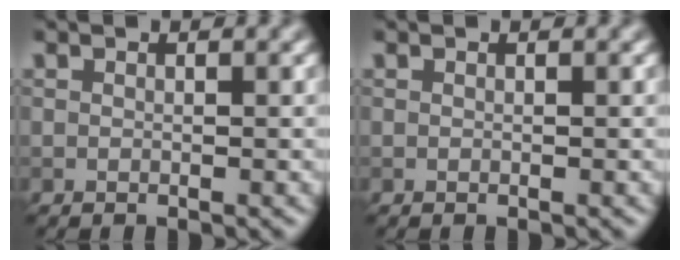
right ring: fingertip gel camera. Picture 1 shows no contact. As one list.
[{"total": 0.0}]